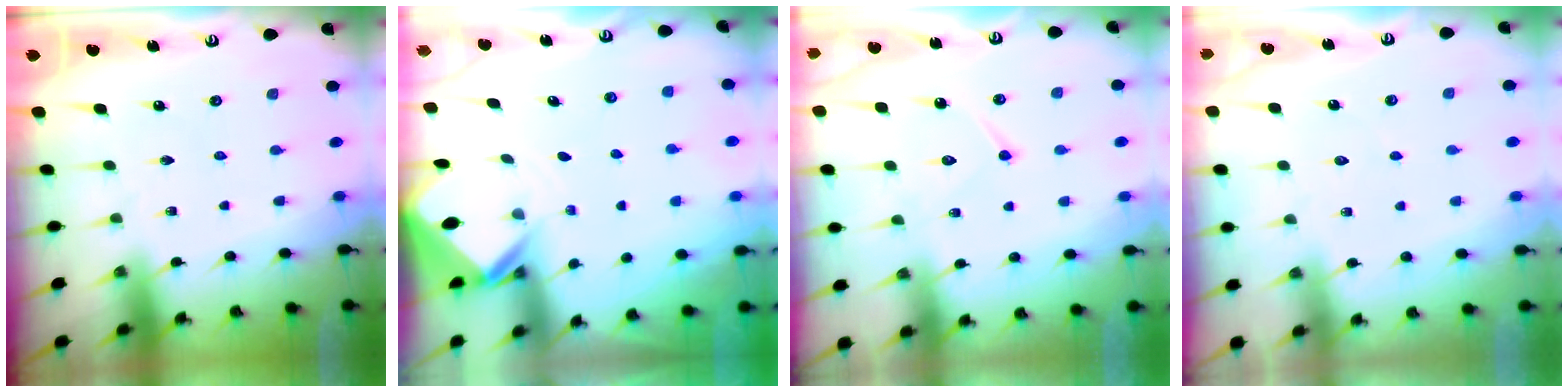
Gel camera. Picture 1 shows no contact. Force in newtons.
{"total": 2.6, "press": 2.6, "slide": 0.1}
{"total": 10.2, "press": 10.2, "slide": 0.9}
{"total": 2.9, "press": 2.9, "slide": 0.3}